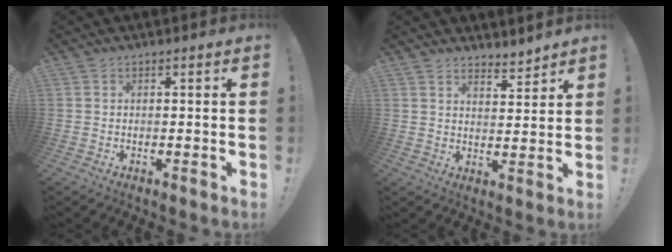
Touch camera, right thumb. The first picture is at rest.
{"total": 5.0, "force": [4.7, 1.2, 1.3], "torque": [-0.009, -0.039, 0.083]}